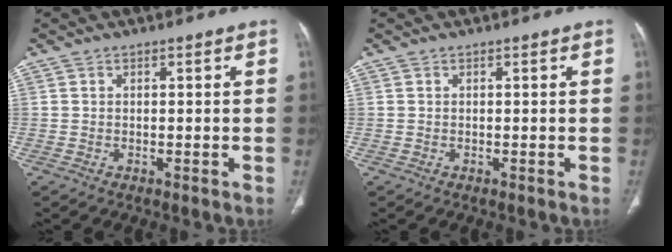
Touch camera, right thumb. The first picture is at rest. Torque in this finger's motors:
{"motor_torque": [0.00, 0.00, -0.01, 0.01, 0.00]}